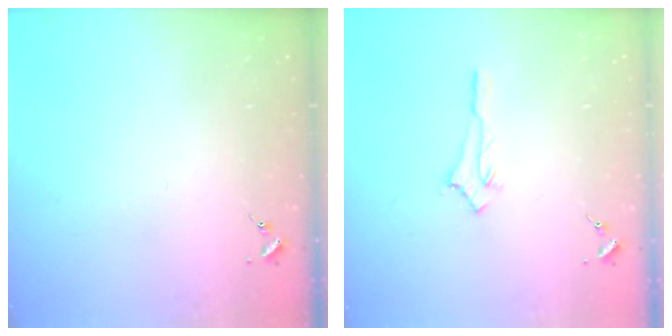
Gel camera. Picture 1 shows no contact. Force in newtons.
{"total": 4.0, "press": 4.0, "slide": 0.5}